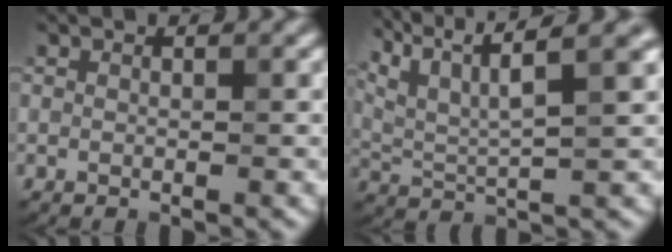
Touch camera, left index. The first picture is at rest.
{"total": 10.2, "force": [6.6, 3.0, 7.2], "torque": [-0.143, 0.034, 0.090]}